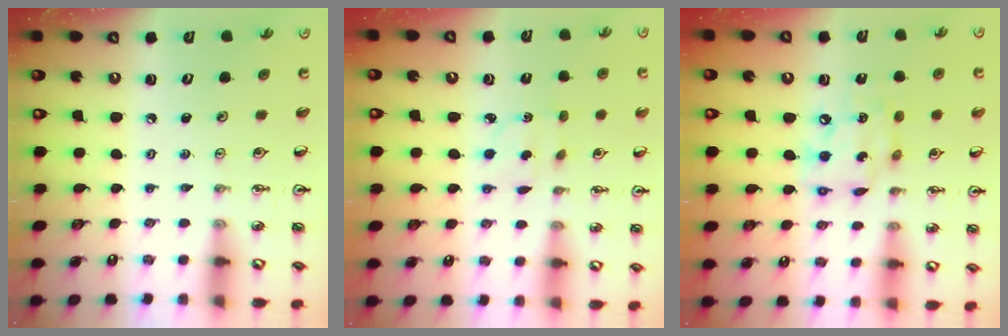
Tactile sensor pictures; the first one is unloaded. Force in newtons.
{"total": 2.7, "press": 2.6, "slide": 0.6}
{"total": 11.9, "press": 11.9, "slide": 1.3}